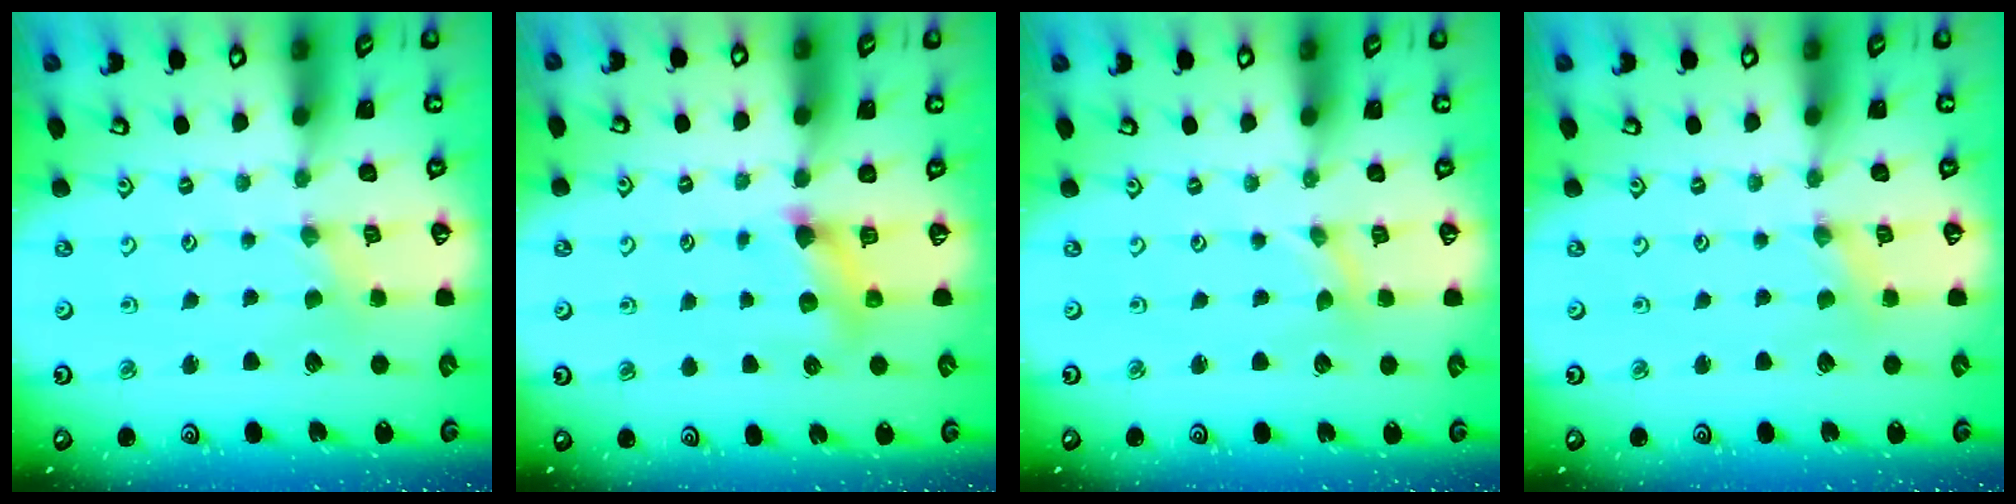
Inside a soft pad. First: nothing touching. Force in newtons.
{"total": 6.8, "press": 6.8, "slide": 0.4}
{"total": 0.0}
{"total": 0.9, "press": 0.9, "slide": 0.1}